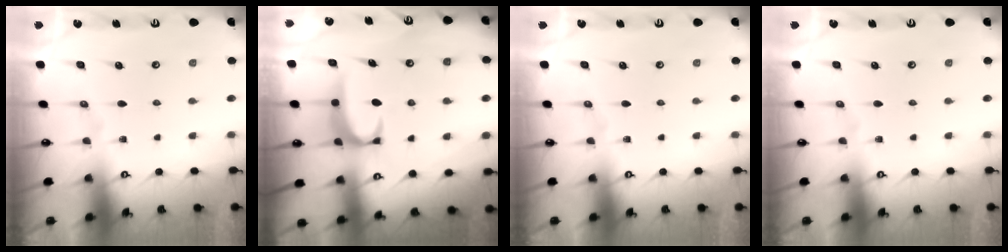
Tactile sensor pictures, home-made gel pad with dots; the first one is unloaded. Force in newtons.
{"total": 2.0, "press": 2.0, "slide": 0.5}
{"total": 0.0}
{"total": 0.0}